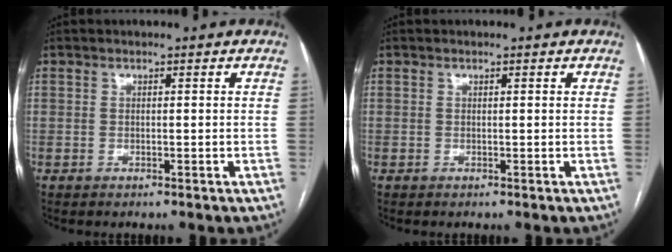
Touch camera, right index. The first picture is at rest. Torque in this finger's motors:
{"motor_torque": [-0.13, 0.02, 0.12, 0.01]}